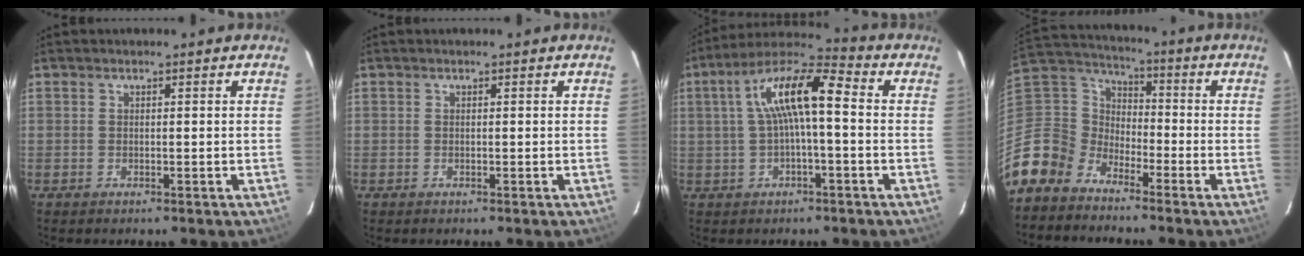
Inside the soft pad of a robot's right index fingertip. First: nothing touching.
{"total": 0.0}
{"total": 11.4, "force": [0.7, 2.9, 11.0], "torque": [-0.206, 0.028, 0.008]}
{"total": 11.2, "force": [-8.2, 7.4, 1.8], "torque": [-0.082, 0.031, -0.183]}